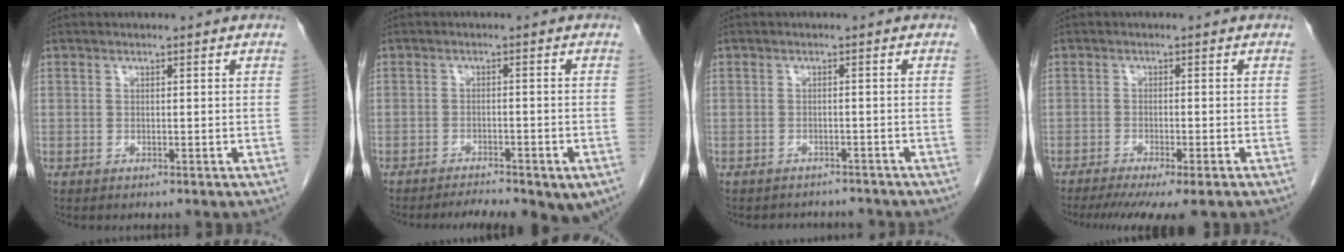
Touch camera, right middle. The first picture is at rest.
{"total": 9.9, "force": [-7.4, 2.8, 5.9], "torque": [-0.081, 0.002, -0.098]}
{"total": 5.0, "force": [-4.7, 1.8, 0.4], "torque": [-0.003, 0.003, -0.055]}
{"total": 9.2, "force": [-7.2, 0.9, 5.7], "torque": [-0.076, -0.017, -0.108]}